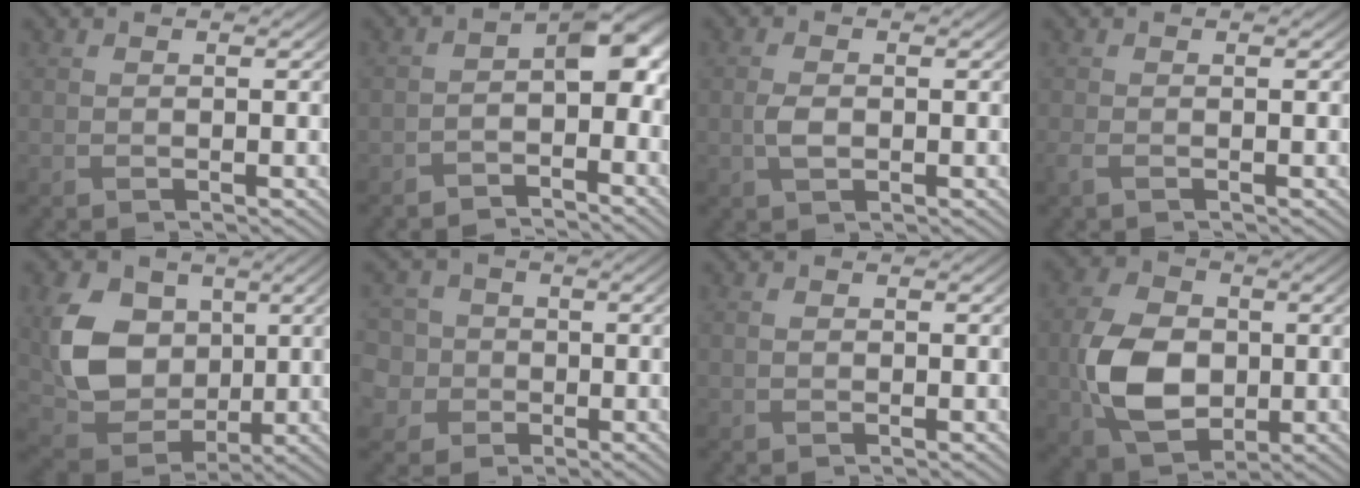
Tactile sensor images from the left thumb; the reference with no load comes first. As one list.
[{"total": 5.8, "force": [-2.8, 2.8, 4.2], "torque": [-0.055, 0.002, -0.060]}, {"total": 2.0, "force": [-0.2, 1.3, 1.5], "torque": [-0.039, 0.000, -0.005]}, {"total": 0.9, "force": [-0.5, 0.3, 0.8], "torque": [-0.021, -0.005, -0.013]}, {"total": 11.0, "force": [1.6, 8.6, 6.8], "torque": [-0.163, -0.005, 0.031]}, {"total": 7.9, "force": [0.0, 7.4, 2.8], "torque": [-0.101, 0.016, -0.040]}, {"total": 0.7, "force": [0.1, 0.6, 0.2], "torque": [-0.006, 0.000, -0.001]}, {"total": 10.0, "force": [-1.1, 7.2, 6.9], "torque": [-0.168, -0.005, -0.027]}]